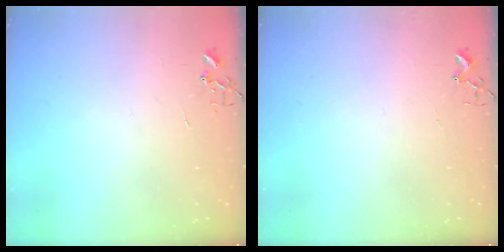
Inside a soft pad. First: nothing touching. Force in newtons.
{"total": 1.7, "press": 1.6, "slide": 0.2}